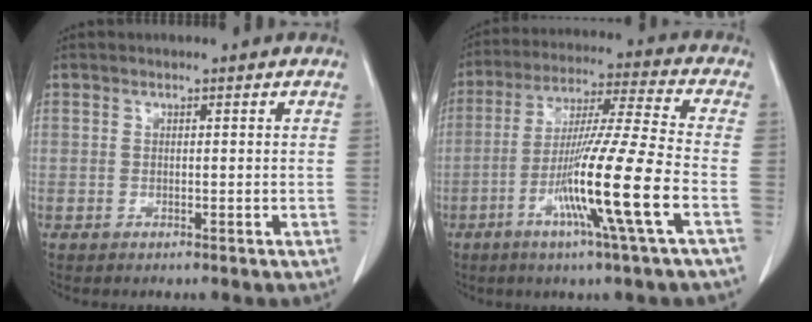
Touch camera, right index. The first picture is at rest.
{"total": 15.2, "force": [-5.4, -1.9, 14.1], "torque": [-0.264, -0.017, -0.102]}